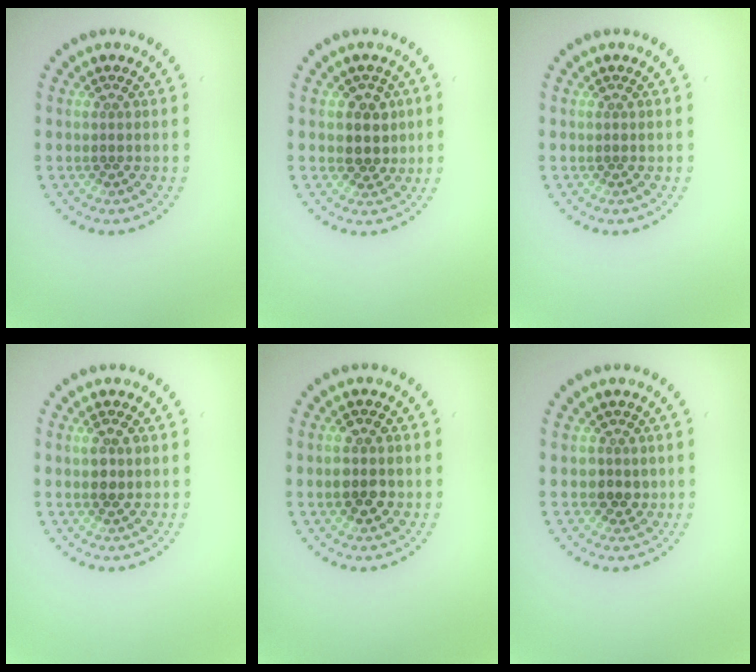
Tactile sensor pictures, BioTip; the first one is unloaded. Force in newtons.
{"total": 2.4, "press": 2.3, "slide": 0.9}
{"total": 0.0}
{"total": 1.8, "press": 1.8, "slide": 0.4}
{"total": 2.5, "press": 2.5, "slide": 0.3}
{"total": 1.9, "press": 1.7, "slide": 0.9}